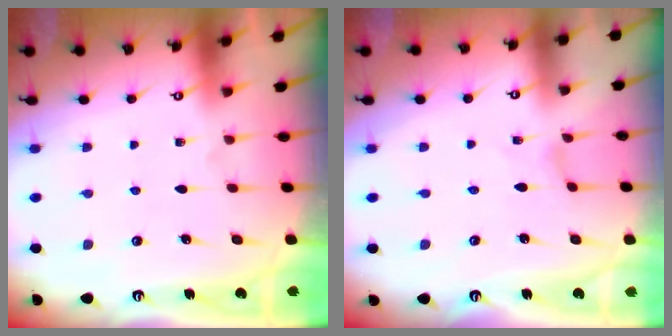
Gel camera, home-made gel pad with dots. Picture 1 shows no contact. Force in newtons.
{"total": 0.0}